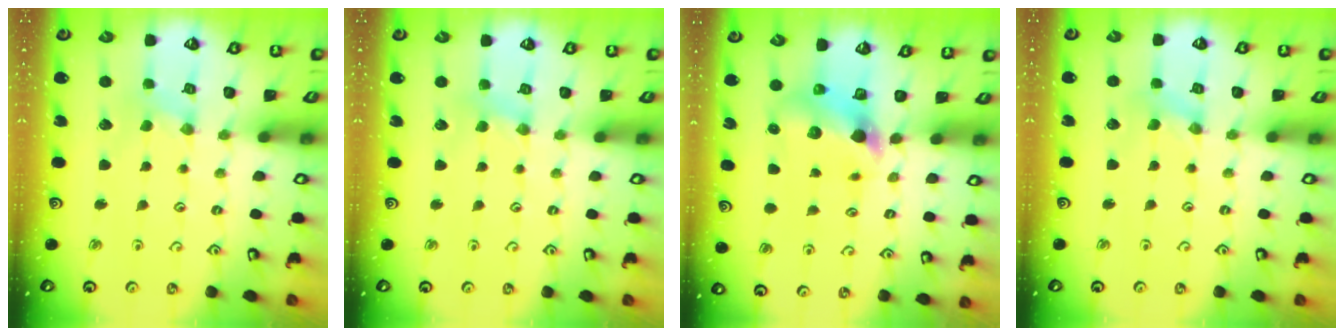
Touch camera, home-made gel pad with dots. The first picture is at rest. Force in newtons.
{"total": 2.8, "press": 2.8, "slide": 0.4}
{"total": 7.0, "press": 6.9, "slide": 1.0}
{"total": 0.0}